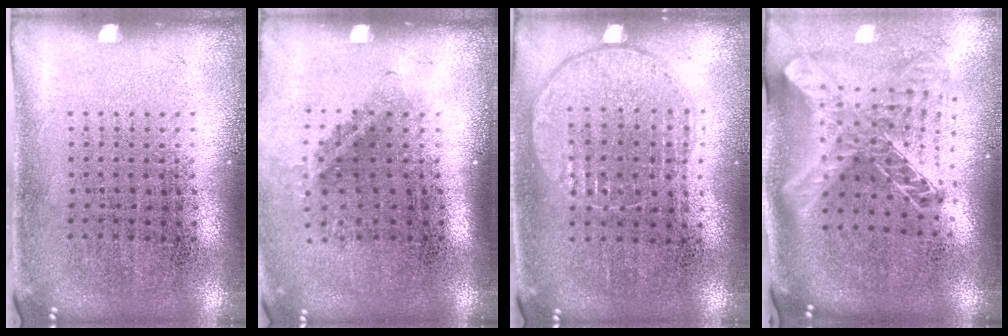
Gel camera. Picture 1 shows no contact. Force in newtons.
{"total": 1.5, "press": 1.0, "slide": 1.1}
{"total": 0.9, "press": 0.9, "slide": 0.4}
{"total": 1.9, "press": 1.6, "slide": 1.1}